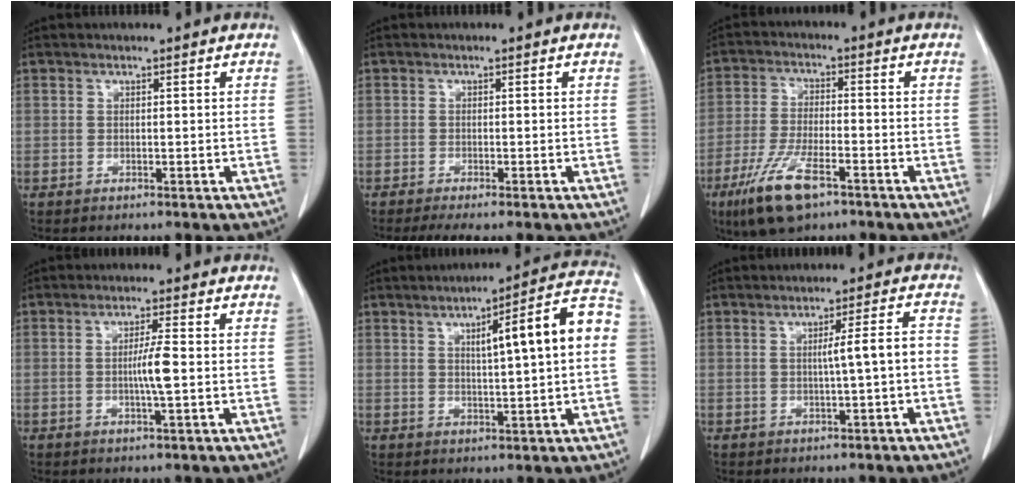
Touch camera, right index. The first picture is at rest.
{"total": 4.1, "force": [-3.3, 0.2, 2.4], "torque": [-0.034, -0.008, -0.050]}
{"total": 10.3, "force": [-6.1, 2.7, 7.8], "torque": [-0.163, -0.020, -0.107]}
{"total": 3.8, "force": [-0.3, -0.3, 3.8], "torque": [-0.070, -0.002, -0.005]}
{"total": 11.9, "force": [1.8, 0.7, 11.7], "torque": [-0.162, 0.027, 0.023]}
{"total": 4.3, "force": [-0.7, -0.4, 4.2], "torque": [-0.065, 0.007, -0.008]}